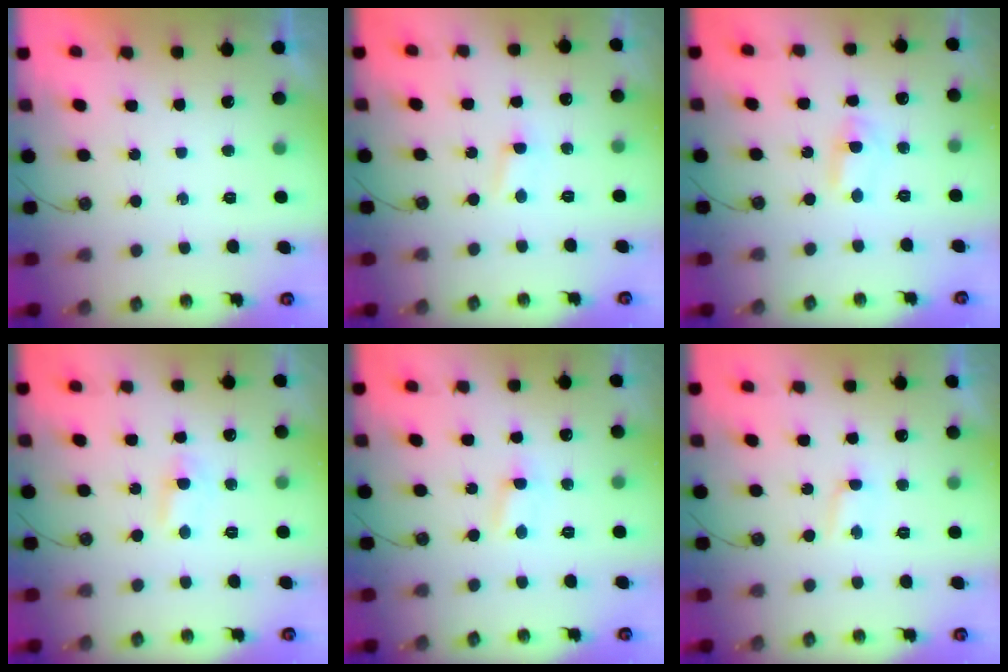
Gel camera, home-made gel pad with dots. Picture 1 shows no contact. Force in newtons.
{"total": 1.2, "press": 1.1, "slide": 0.2}
{"total": 1.1, "press": 0.9, "slide": 0.6}
{"total": 1.0, "press": 0.9, "slide": 0.6}
{"total": 1.9, "press": 1.9, "slide": 0.2}
{"total": 1.6, "press": 1.5, "slide": 0.2}